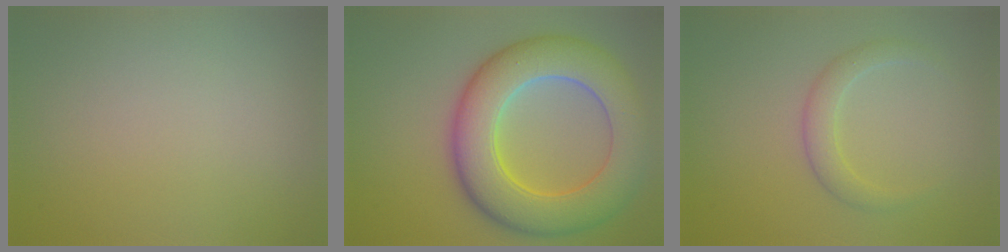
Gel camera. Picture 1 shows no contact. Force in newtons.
{"total": 9.9, "press": 9.9, "slide": 0.3}
{"total": 2.0, "press": 2.0, "slide": 0.1}